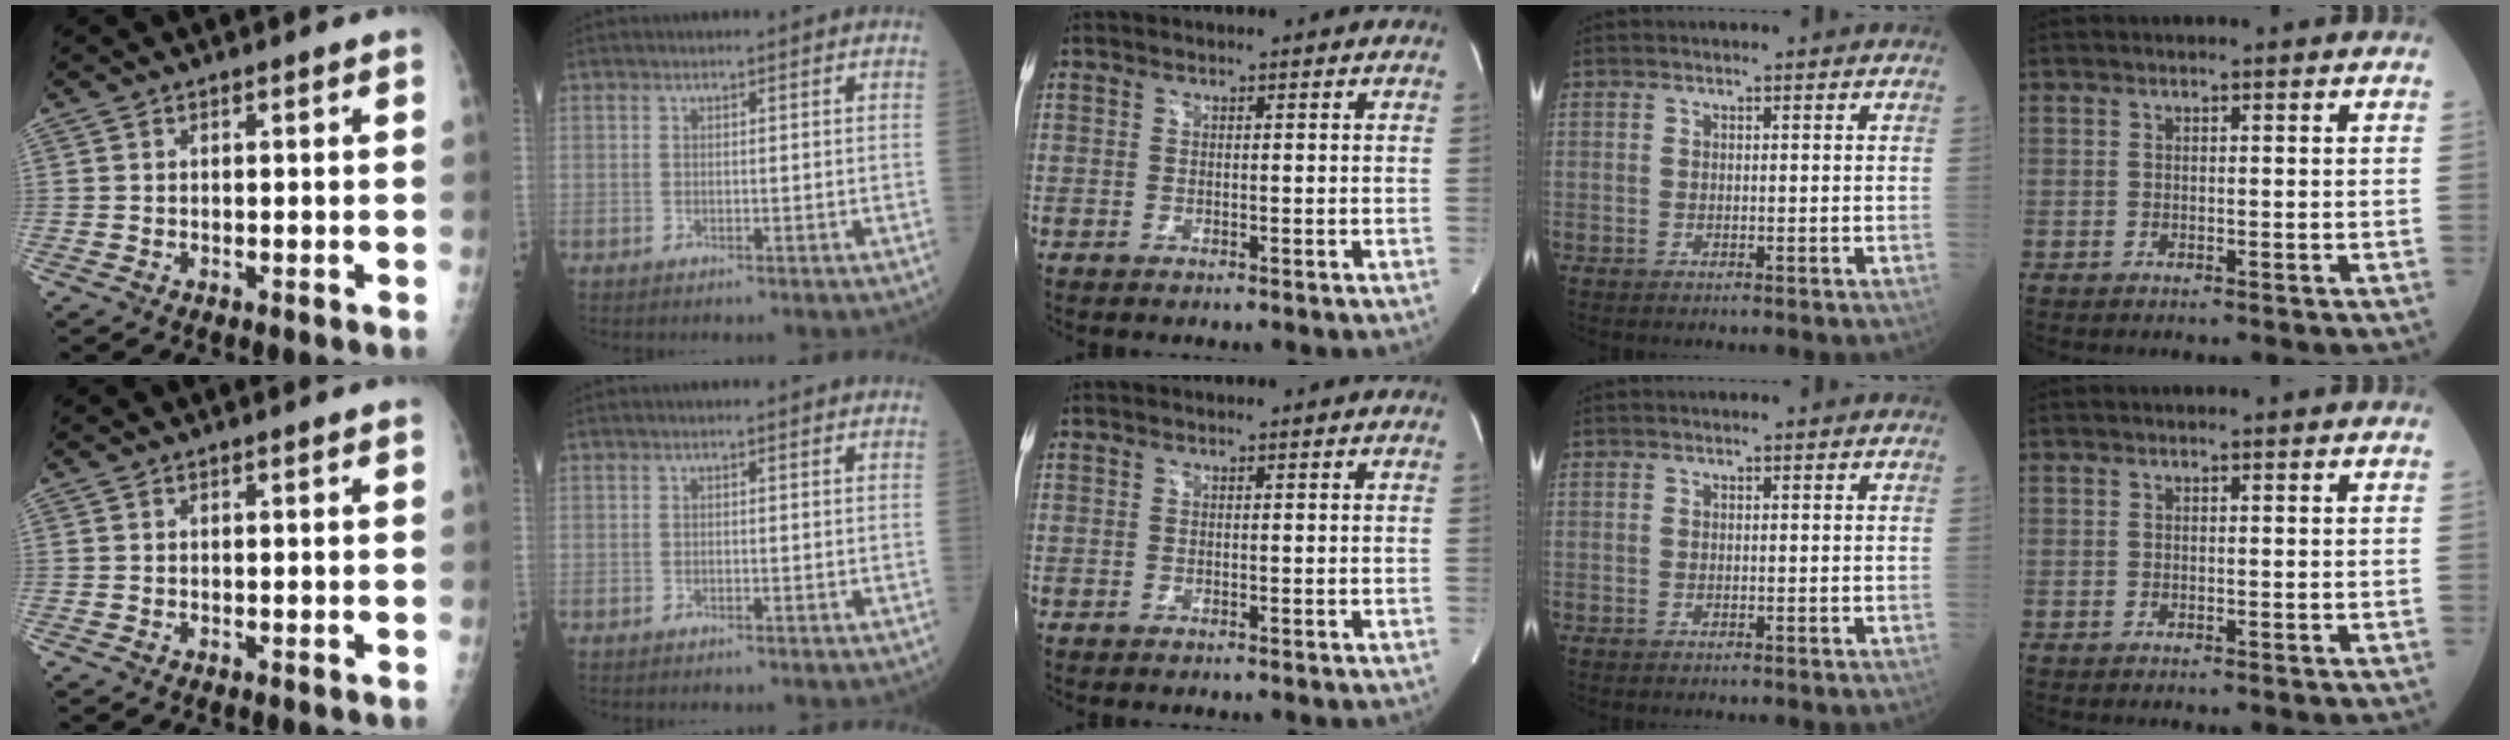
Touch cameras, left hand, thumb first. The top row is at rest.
{}